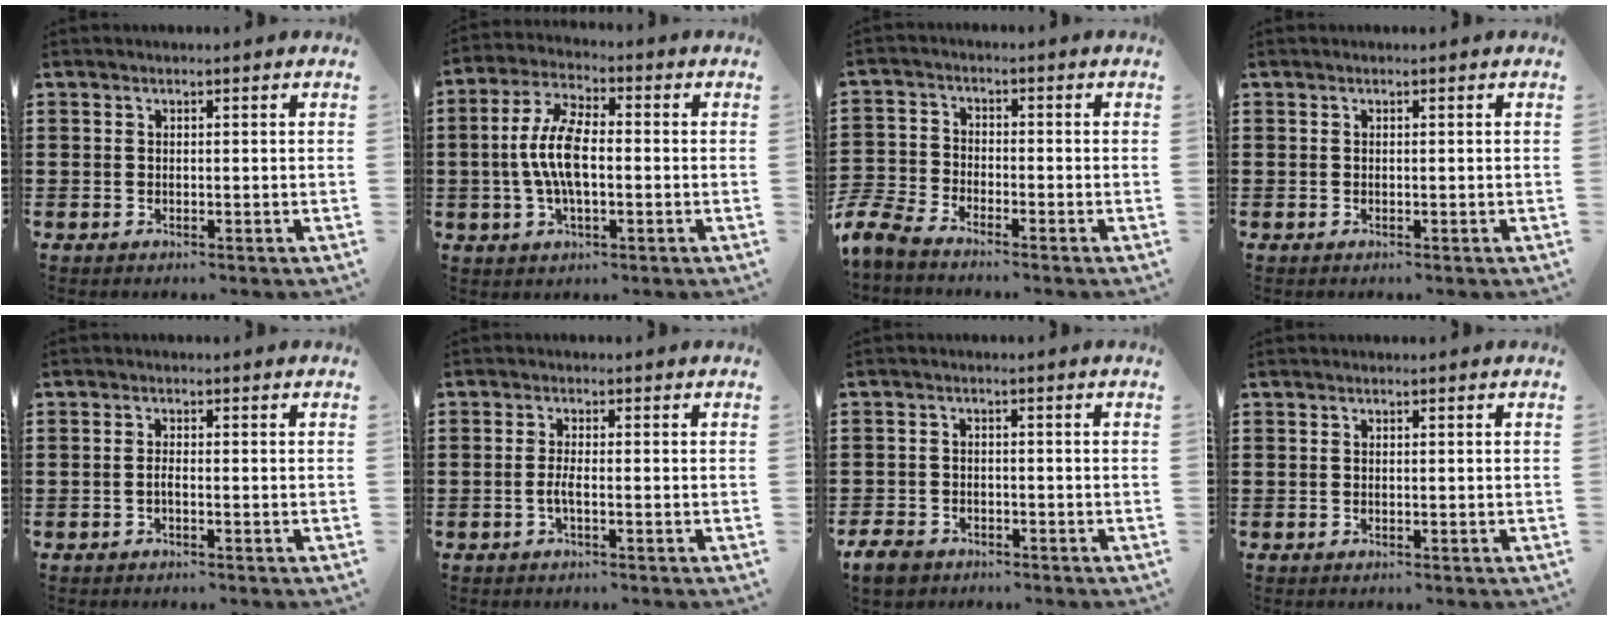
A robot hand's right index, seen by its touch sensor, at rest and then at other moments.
{"total": 8.1, "force": [-0.7, 3.1, 7.5], "torque": [-0.169, -0.005, -0.019]}
{"total": 4.7, "force": [-4.5, 0.5, 1.1], "torque": [-0.056, -0.011, -0.099]}
{"total": 0.0}
{"total": 1.2, "force": [-0.7, 0.1, 1.0], "torque": [-0.026, -0.004, -0.015]}
{"total": 2.1, "force": [-0.9, 0.2, 1.9], "torque": [-0.048, -0.005, -0.021]}
{"total": 2.9, "force": [-2.5, 1.1, 0.8], "torque": [-0.032, 0.000, -0.056]}
{"total": 0.0}